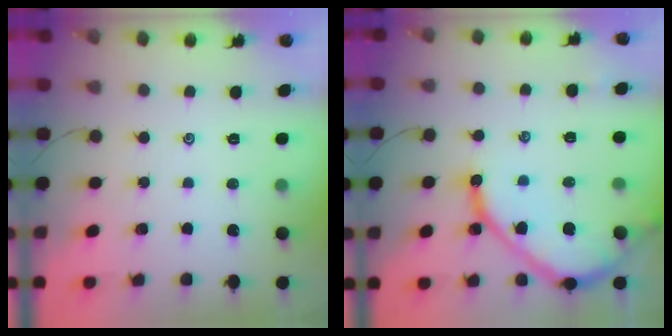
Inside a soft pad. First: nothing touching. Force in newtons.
{"total": 14.0, "press": 13.9, "slide": 1.2}